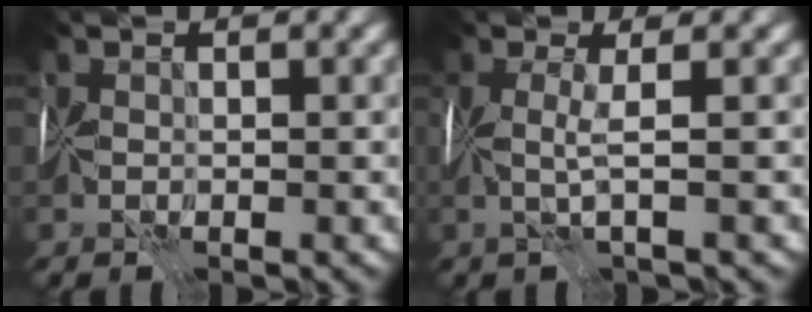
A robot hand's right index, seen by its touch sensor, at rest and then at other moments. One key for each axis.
{"total": 1.9, "fx": 0.5, "fy": -0.2, "fz": 1.8, "tx": -0.036, "ty": 0.001, "tz": 0.009}